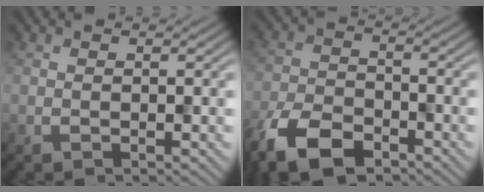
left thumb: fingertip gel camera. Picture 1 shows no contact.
{"total": 9.3, "force": [-6.8, 4.4, 4.6], "torque": [-0.093, -0.015, -0.134]}